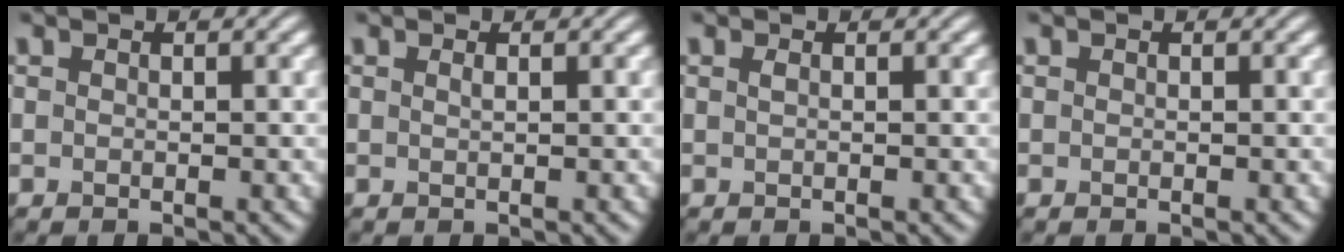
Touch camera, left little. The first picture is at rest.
{"total": 0.5, "force": [0.2, 0.1, 0.4], "torque": [-0.006, 0.002, 0.004]}
{"total": 0.5, "force": [0.2, 0.2, 0.5], "torque": [-0.009, 0.005, 0.003]}
{"total": 0.0}